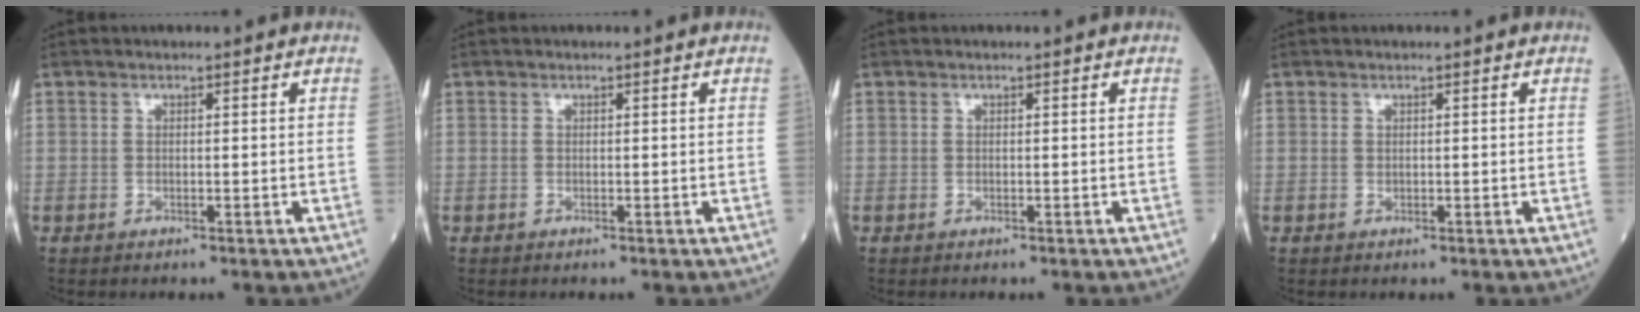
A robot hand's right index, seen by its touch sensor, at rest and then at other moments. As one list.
[{"total": 0.0}, {"total": 0.0}, {"total": 0.0}]